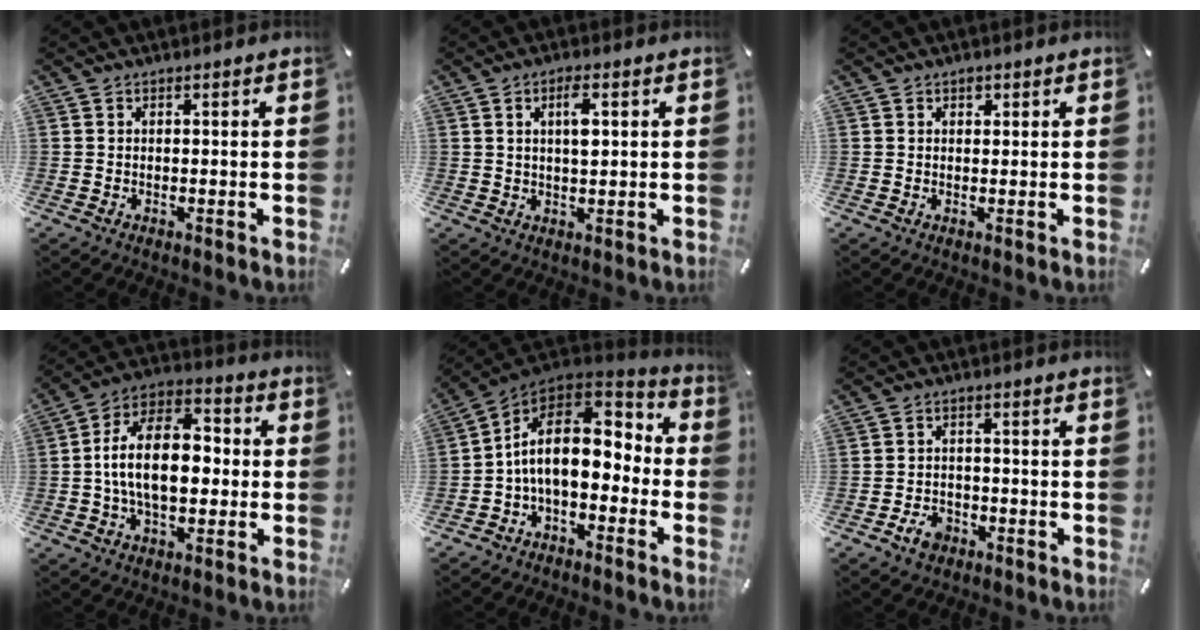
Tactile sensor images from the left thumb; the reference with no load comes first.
{"total": 4.6, "force": [1.3, 1.6, 4.1], "torque": [-0.070, 0.000, 0.017]}
{"total": 1.1, "force": [0.5, 0.9, 0.3], "torque": [0.001, -0.001, 0.007]}
{"total": 15.5, "force": [-1.2, 9.7, 12.1], "torque": [-0.233, 0.014, -0.025]}
{"total": 15.6, "force": [0.8, 9.6, 12.3], "torque": [-0.221, -0.004, 0.016]}
{"total": 4.8, "force": [-2.8, 3.3, 2.1], "torque": [-0.047, 0.013, -0.055]}